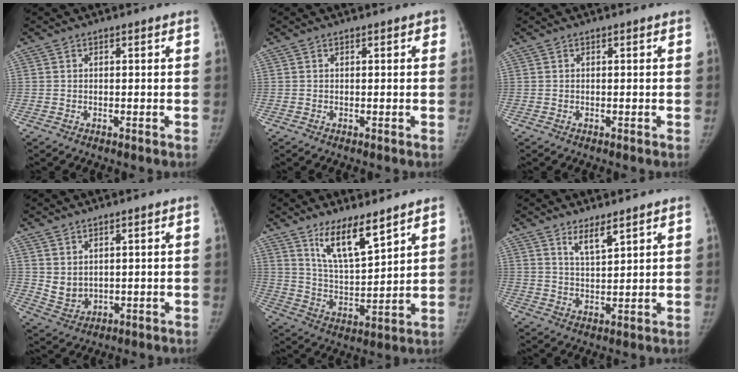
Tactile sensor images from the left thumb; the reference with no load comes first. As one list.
[{"total": 0.8, "force": [0.4, 0.4, 0.5], "torque": [-0.003, 0.001, 0.001]}, {"total": 0.0}, {"total": 4.3, "force": [1.7, 3.0, 2.6], "torque": [-0.037, -0.019, 0.046]}, {"total": 11.0, "force": [7.7, 2.8, 7.4], "torque": [-0.119, -0.060, 0.153]}, {"total": 4.6, "force": [3.3, 1.1, 3.0], "torque": [-0.048, -0.032, 0.064]}]